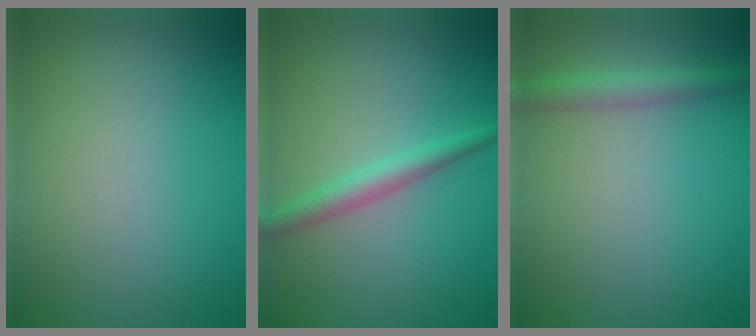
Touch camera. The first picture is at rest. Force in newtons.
{"total": 2.3, "press": 2.3, "slide": 0.1}
{"total": 2.4, "press": 2.4, "slide": 0.2}